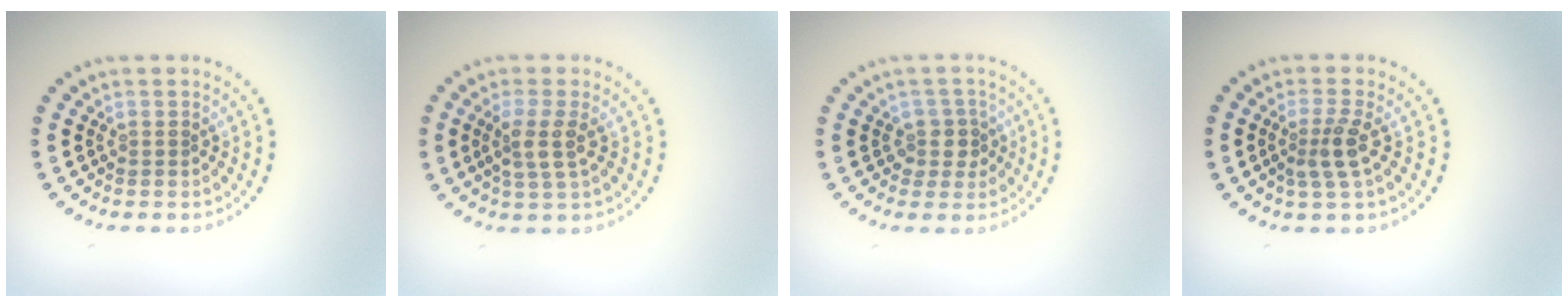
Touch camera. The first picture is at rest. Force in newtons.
{"total": 2.4, "press": 2.0, "slide": 1.3}
{"total": 2.2, "press": 1.6, "slide": 1.4}
{"total": 2.4, "press": 1.8, "slide": 1.5}